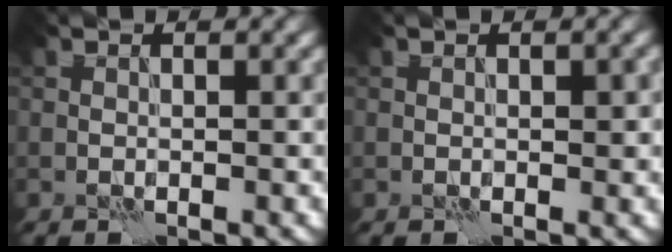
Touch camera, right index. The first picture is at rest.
{"total": 0.9, "force": [0.1, 0.4, 0.8], "torque": [-0.007, 0.000, 0.002]}